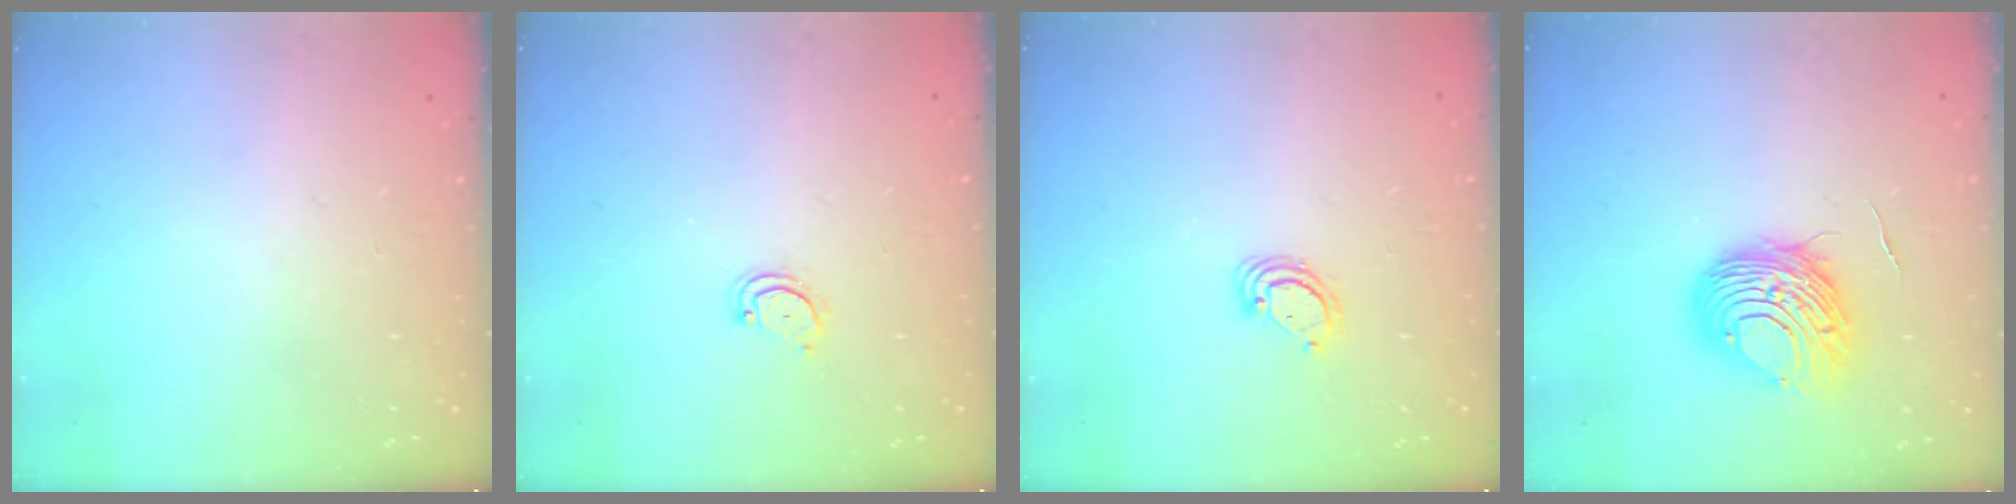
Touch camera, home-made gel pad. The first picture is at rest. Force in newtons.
{"total": 2.8, "press": 2.8, "slide": 0.3}
{"total": 3.5, "press": 3.5, "slide": 0.1}
{"total": 9.5, "press": 9.5, "slide": 1.0}